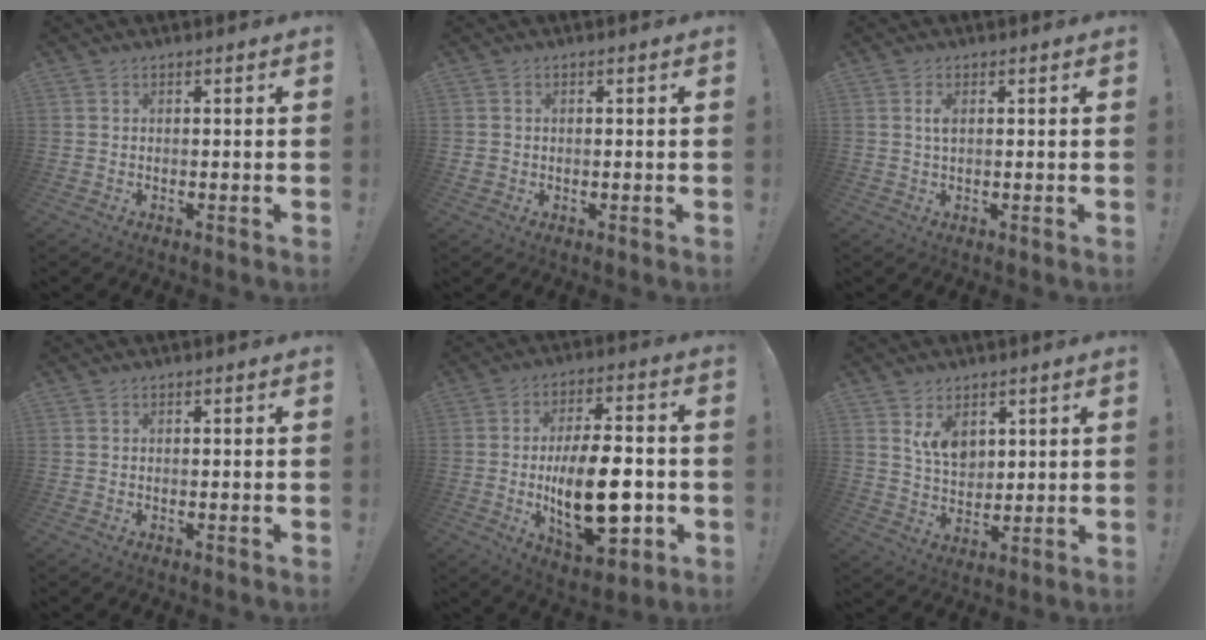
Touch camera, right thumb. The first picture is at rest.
{"total": 1.3, "force": [0.0, 1.3, 0.5], "torque": [-0.009, 0.002, 0.001]}
{"total": 2.1, "force": [0.5, 0.8, 1.9], "torque": [-0.039, 0.003, 0.006]}
{"total": 0.0}
{"total": 20.7, "force": [-3.6, 9.8, 17.9], "torque": [-0.293, 0.001, -0.051]}
{"total": 8.6, "force": [4.5, 5.8, 4.4], "torque": [-0.074, -0.025, 0.089]}